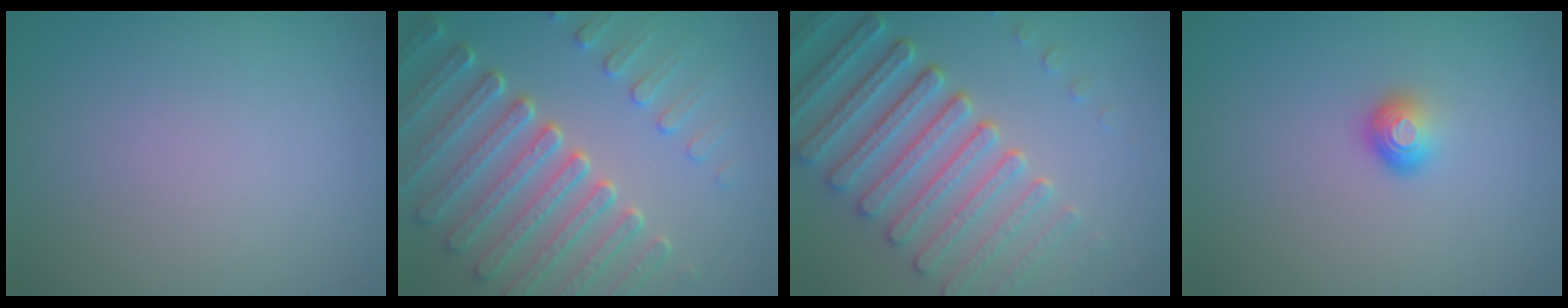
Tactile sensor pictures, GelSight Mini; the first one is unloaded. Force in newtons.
{"total": 7.3, "press": 5.6, "slide": 4.6}
{"total": 6.3, "press": 5.5, "slide": 3.1}
{"total": 1.6, "press": 1.1, "slide": 1.2}